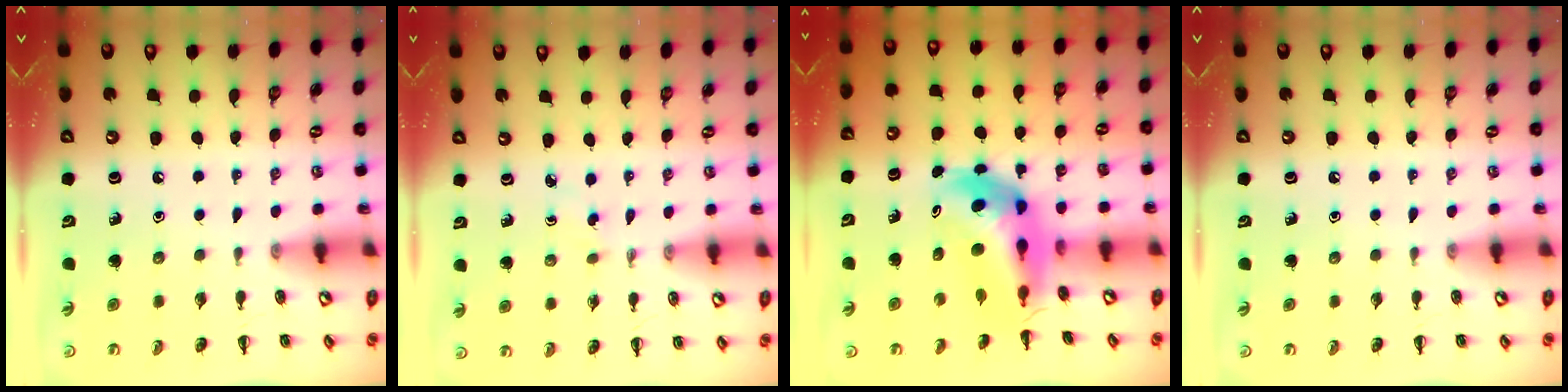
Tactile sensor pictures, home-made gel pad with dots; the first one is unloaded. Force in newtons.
{"total": 1.3, "press": 1.2, "slide": 0.6}
{"total": 7.6, "press": 7.0, "slide": 3.0}
{"total": 0.0}